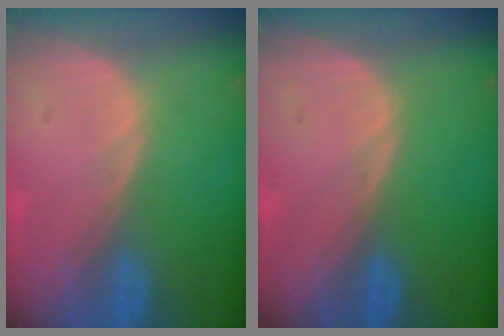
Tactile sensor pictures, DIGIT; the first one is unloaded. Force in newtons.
{"total": 0.0}